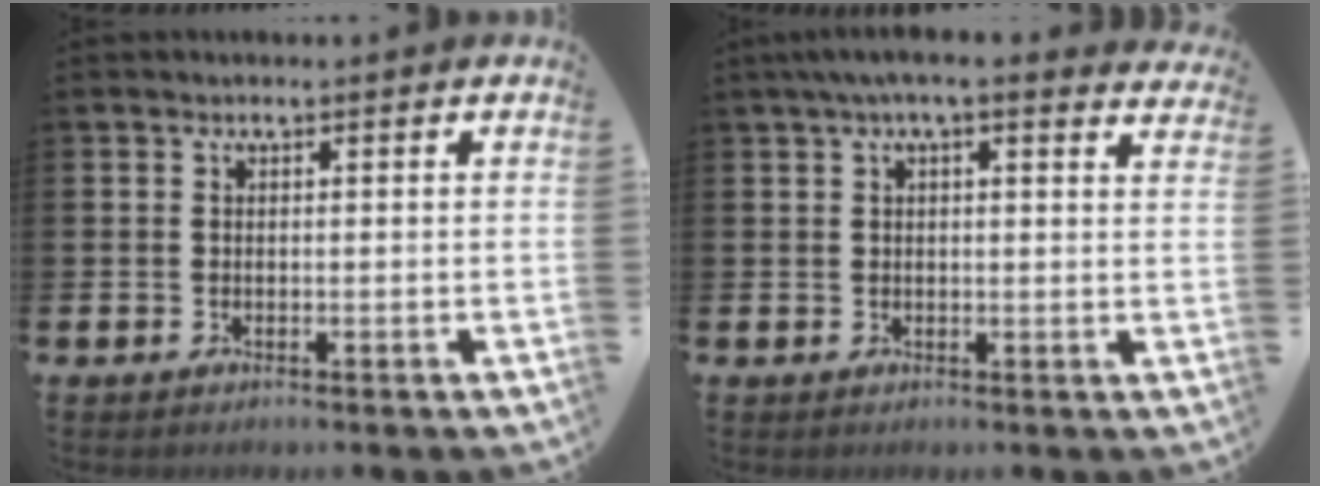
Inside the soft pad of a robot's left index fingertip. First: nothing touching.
{"total": 3.8, "force": [3.3, 0.4, 1.9], "torque": [-0.036, -0.011, 0.057]}